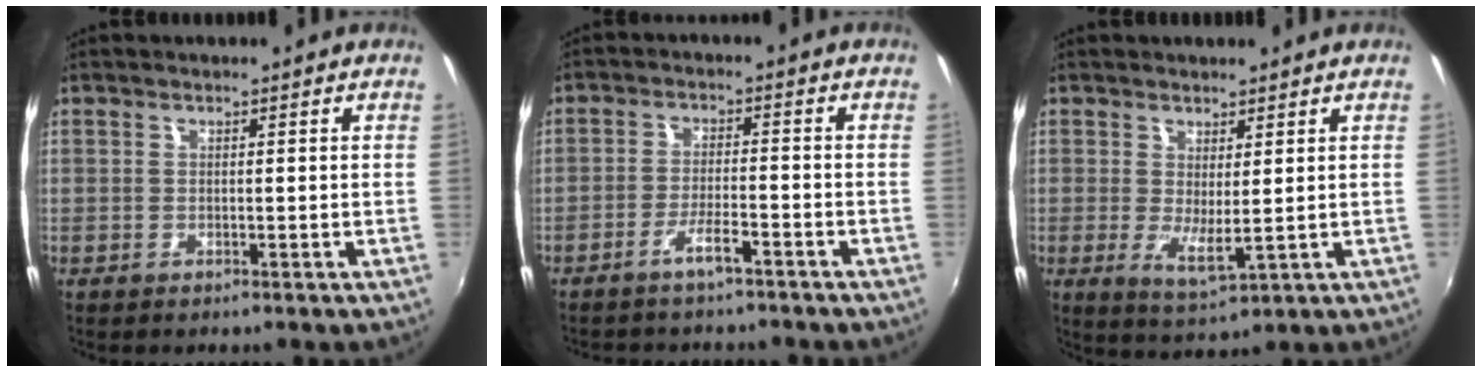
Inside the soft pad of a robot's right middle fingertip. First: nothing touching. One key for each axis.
{"total": 4.2, "fx": -3.3, "fy": 0.7, "fz": 2.5, "tx": -0.061, "ty": 0.001, "tz": -0.058}
{"total": 4.4, "fx": 0.6, "fy": 1.1, "fz": 4.2, "tx": -0.073, "ty": -0.017, "tz": 0.013}